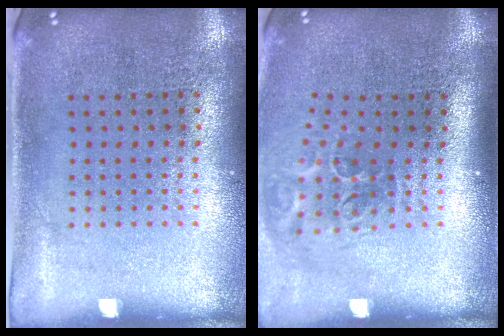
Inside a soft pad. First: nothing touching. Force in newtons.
{"total": 2.0, "press": 1.2, "slide": 1.6}